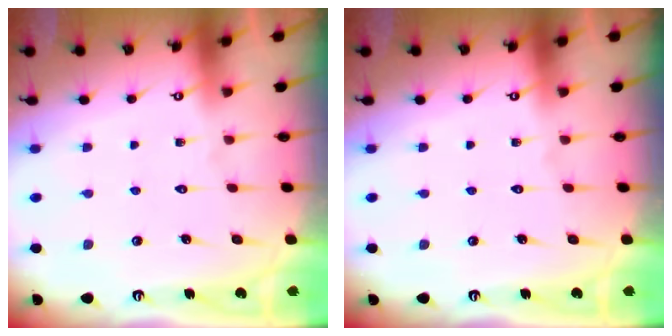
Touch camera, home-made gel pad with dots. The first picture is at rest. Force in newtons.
{"total": 0.0}